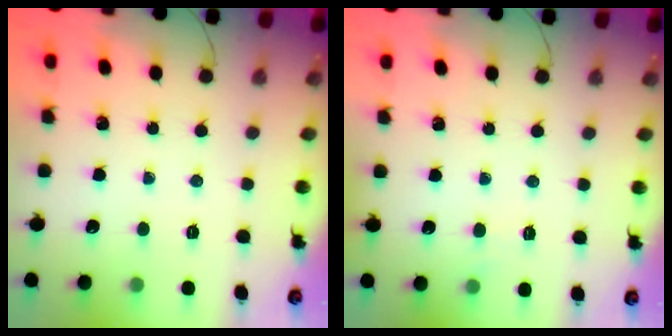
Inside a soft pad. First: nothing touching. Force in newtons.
{"total": 4.1, "press": 3.9, "slide": 1.2}